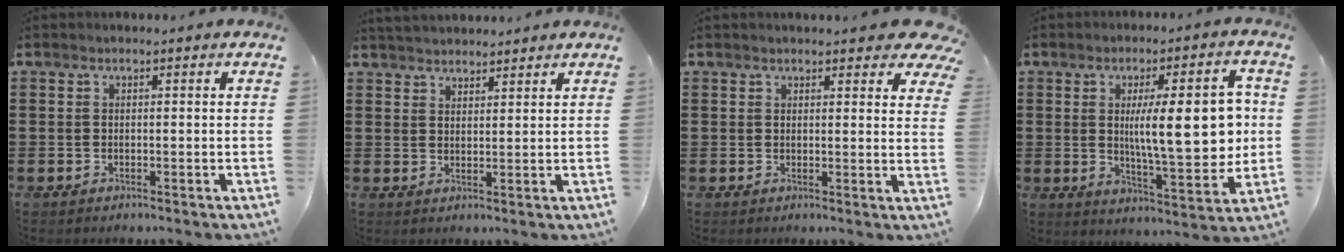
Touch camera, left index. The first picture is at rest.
{"total": 2.5, "force": [2.4, 0.3, -0.3], "torque": [-0.001, -0.003, 0.048]}
{"total": 3.7, "force": [3.3, 0.8, 1.6], "torque": [-0.017, -0.015, 0.056]}
{"total": 13.7, "force": [1.5, 3.8, 13.1], "torque": [-0.192, -0.008, 0.021]}